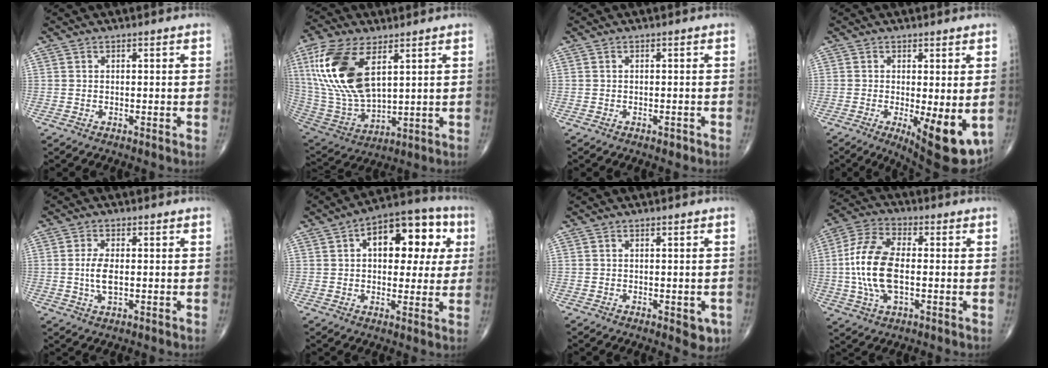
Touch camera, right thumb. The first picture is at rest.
{"total": 19.7, "force": [7.0, 9.8, 15.7], "torque": [-0.325, -0.023, 0.140]}
{"total": 0.8, "force": [-0.5, 0.5, 0.4], "torque": [-0.004, 0.000, -0.007]}
{"total": 11.3, "force": [-2.6, 3.7, 10.4], "torque": [-0.138, -0.024, -0.027]}
{"total": 4.7, "force": [-0.2, 2.1, 4.1], "torque": [-0.086, -0.005, -0.005]}
{"total": 16.5, "force": [4.4, 9.2, 13.0], "torque": [-0.128, 0.025, 0.055]}
{"total": 3.5, "force": [-1.1, 2.0, 2.7], "torque": [-0.011, -0.001, -0.011]}
{"total": 14.0, "force": [-0.8, 7.1, 12.0], "torque": [-0.253, 0.014, -0.019]}